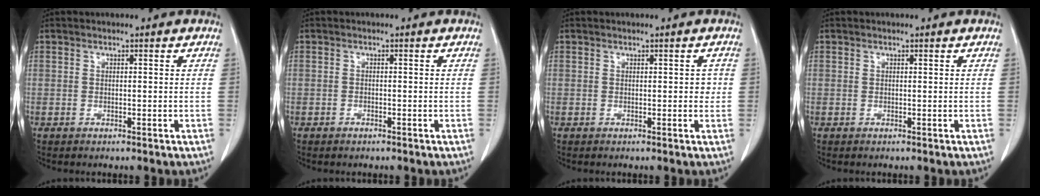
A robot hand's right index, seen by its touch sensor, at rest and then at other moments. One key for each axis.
{"total": 0.5, "fx": -0.4, "fy": 0.3, "fz": 0.2, "tx": -0.006, "ty": 0.000, "tz": -0.005}
{"total": 1.3, "fx": 0.2, "fy": 0.9, "fz": 0.9, "tx": -0.004, "ty": 0.007, "tz": 0.002}
{"total": 0.0}